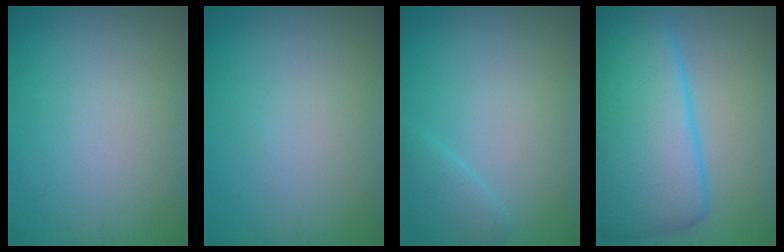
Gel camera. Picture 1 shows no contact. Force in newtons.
{"total": 0.0}
{"total": 1.7, "press": 1.7, "slide": 0.1}
{"total": 10.5, "press": 10.5, "slide": 0.4}